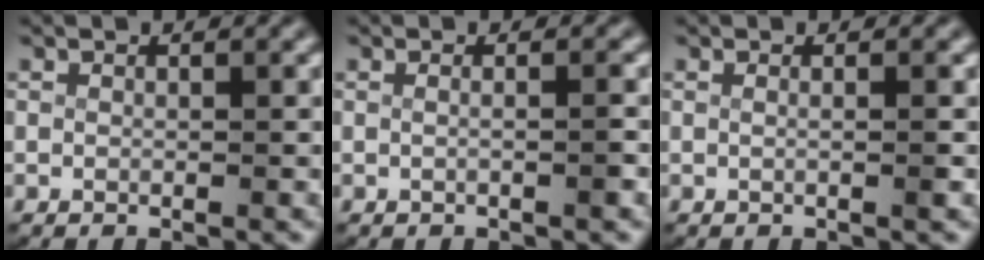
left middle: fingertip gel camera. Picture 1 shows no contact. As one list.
[{"total": 1.3, "force": [-0.4, -0.3, 1.2], "torque": [-0.021, -0.002, -0.007]}, {"total": 1.1, "force": [-0.1, -0.3, 1.0], "torque": [-0.018, -0.002, -0.003]}]